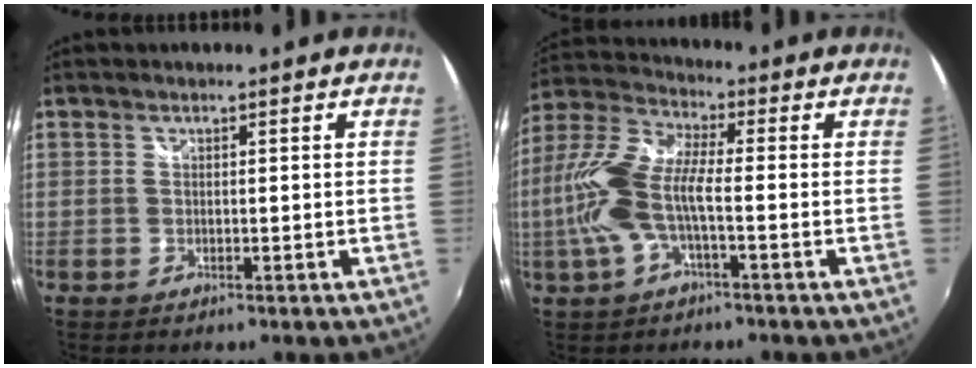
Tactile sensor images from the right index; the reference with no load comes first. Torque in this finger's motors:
{"motor_torque": [1.54, -0.49, 0.85, 0.21]}